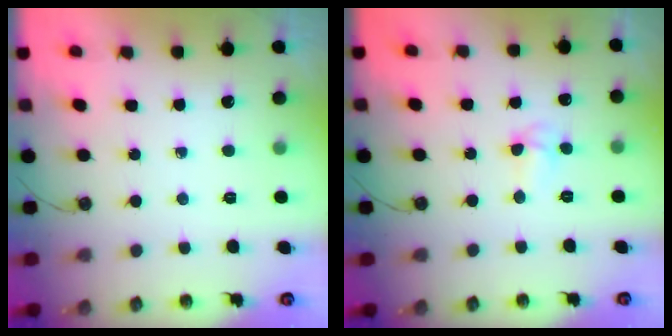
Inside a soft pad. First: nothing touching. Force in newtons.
{"total": 4.7, "press": 2.9, "slide": 3.7}